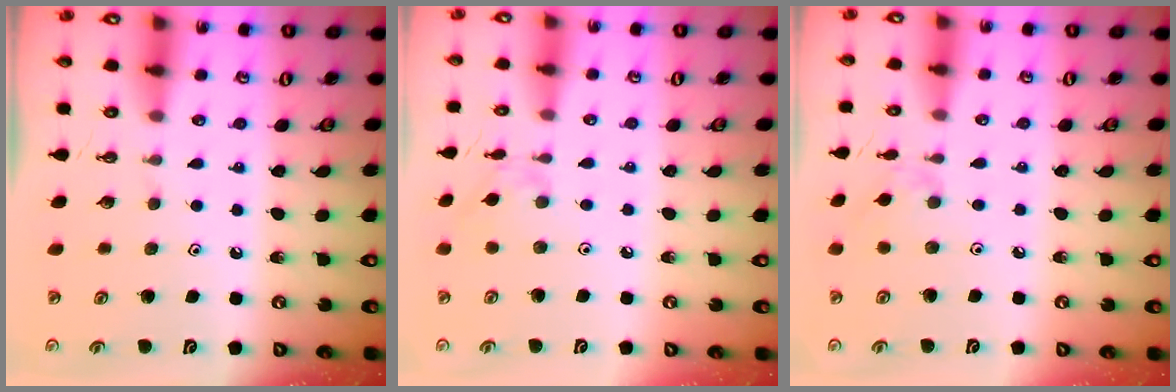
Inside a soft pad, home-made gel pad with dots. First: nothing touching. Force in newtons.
{"total": 1.4, "press": 1.3, "slide": 0.2}
{"total": 3.4, "press": 3.3, "slide": 0.7}